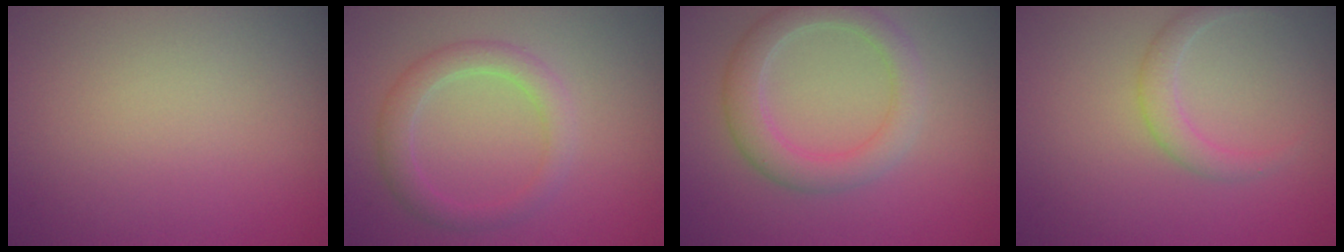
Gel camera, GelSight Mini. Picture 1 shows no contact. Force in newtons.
{"total": 2.8, "press": 2.8, "slide": 0.1}
{"total": 3.5, "press": 3.5, "slide": 0.1}
{"total": 1.9, "press": 1.9, "slide": 0.1}